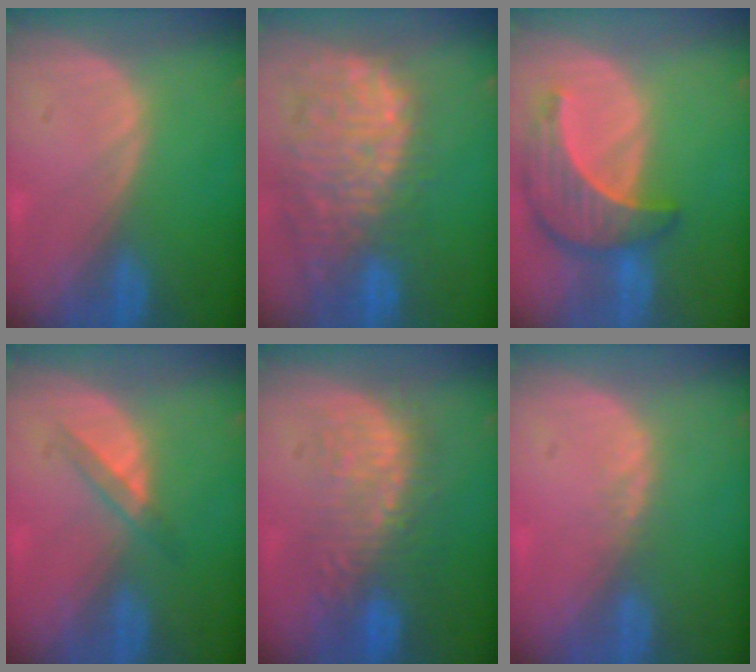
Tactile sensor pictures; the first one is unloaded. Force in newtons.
{"total": 13.8, "press": 11.6, "slide": 7.5}
{"total": 8.8, "press": 8.0, "slide": 3.7}
{"total": 2.6, "press": 2.4, "slide": 1.0}
{"total": 9.8, "press": 8.8, "slide": 4.2}
{"total": 1.3, "press": 1.1, "slide": 0.7}